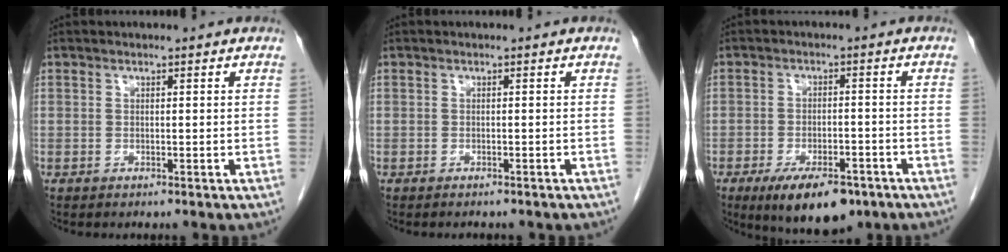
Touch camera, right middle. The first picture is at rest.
{"total": 2.3, "force": [-2.0, 0.8, 0.8], "torque": [-0.015, -0.004, -0.020]}
{"total": 10.1, "force": [-6.7, 4.0, 6.4], "torque": [-0.100, -0.007, -0.101]}